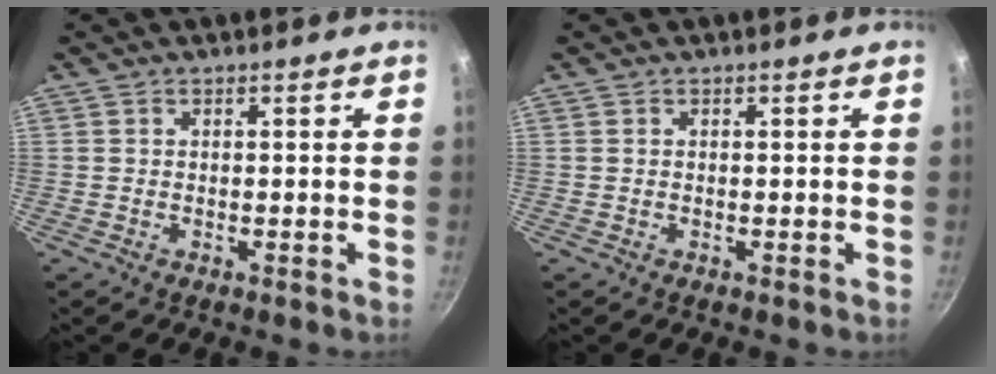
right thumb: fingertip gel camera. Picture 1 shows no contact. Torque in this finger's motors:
{"motor_torque": [-0.44, -0.22, 0.37, 0.16, -0.02]}